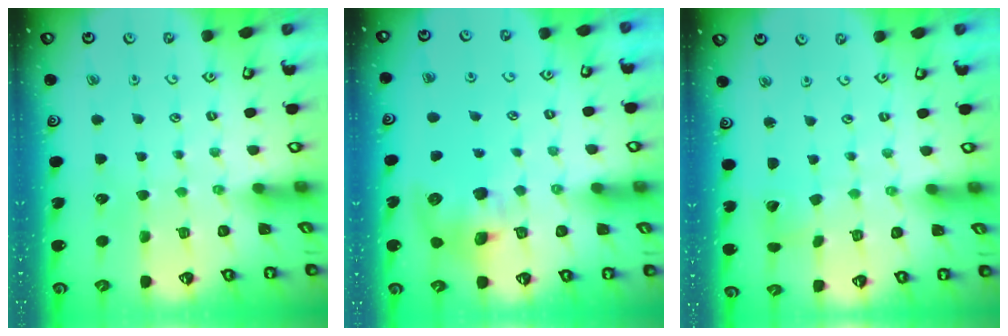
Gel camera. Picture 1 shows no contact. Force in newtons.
{"total": 10.7, "press": 10.6, "slide": 1.7}
{"total": 3.4, "press": 3.3, "slide": 0.3}